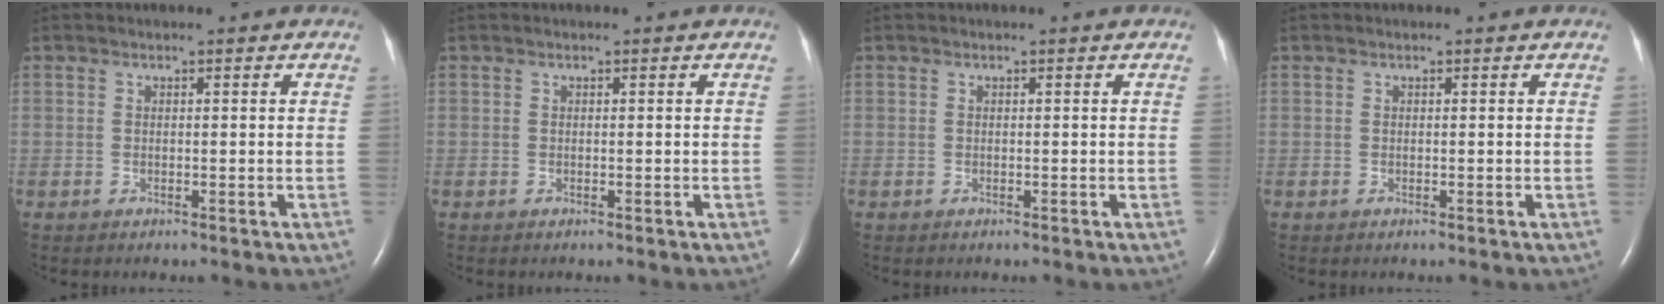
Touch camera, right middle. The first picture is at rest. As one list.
[{"total": 0.0}, {"total": 0.0}, {"total": 0.0}]